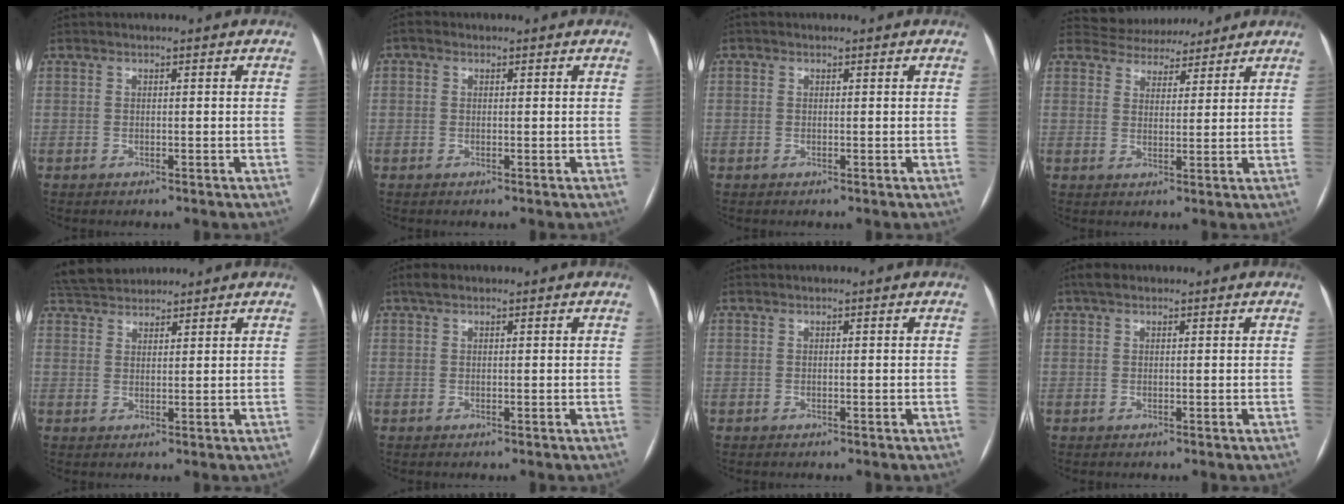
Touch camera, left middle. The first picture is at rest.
{"total": 1.5, "force": [-1.0, -1.0, -0.5], "torque": [0.012, -0.006, -0.019]}
{"total": 2.0, "force": [-1.1, -1.5, -0.8], "torque": [0.013, -0.011, -0.020]}
{"total": 7.7, "force": [7.2, 2.7, 0.7], "torque": [-0.006, 0.014, 0.101]}
{"total": 6.0, "force": [5.7, 1.3, 1.2], "torque": [-0.026, 0.035, 0.105]}
{"total": 1.7, "force": [1.2, 0.7, 1.0], "torque": [-0.020, 0.020, 0.022]}
{"total": 0.0}
{"total": 1.9, "force": [1.3, 0.9, 1.0], "torque": [-0.020, 0.022, 0.022]}